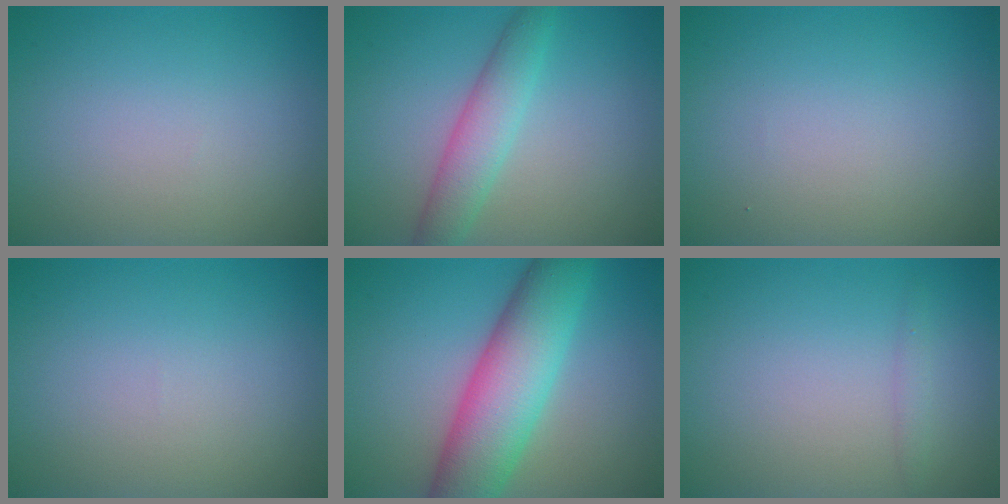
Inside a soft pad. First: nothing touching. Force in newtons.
{"total": 3.7, "press": 3.7, "slide": 0.1}
{"total": 0.0}
{"total": 0.0}
{"total": 9.0, "press": 9.0, "slide": 0.3}
{"total": 0.8, "press": 0.8, "slide": 0.0}